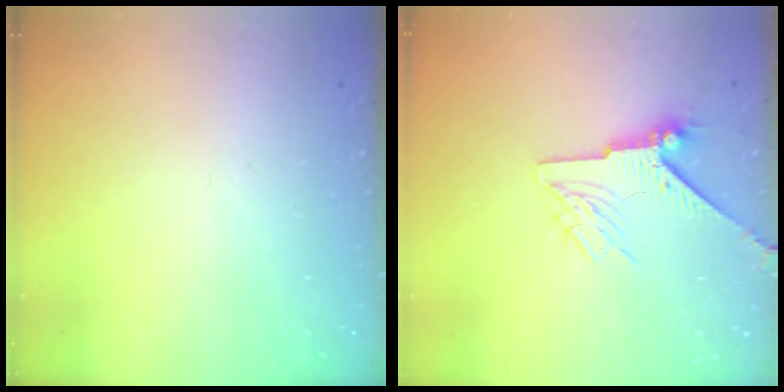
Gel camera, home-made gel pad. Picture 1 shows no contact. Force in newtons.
{"total": 7.3, "press": 7.2, "slide": 1.1}